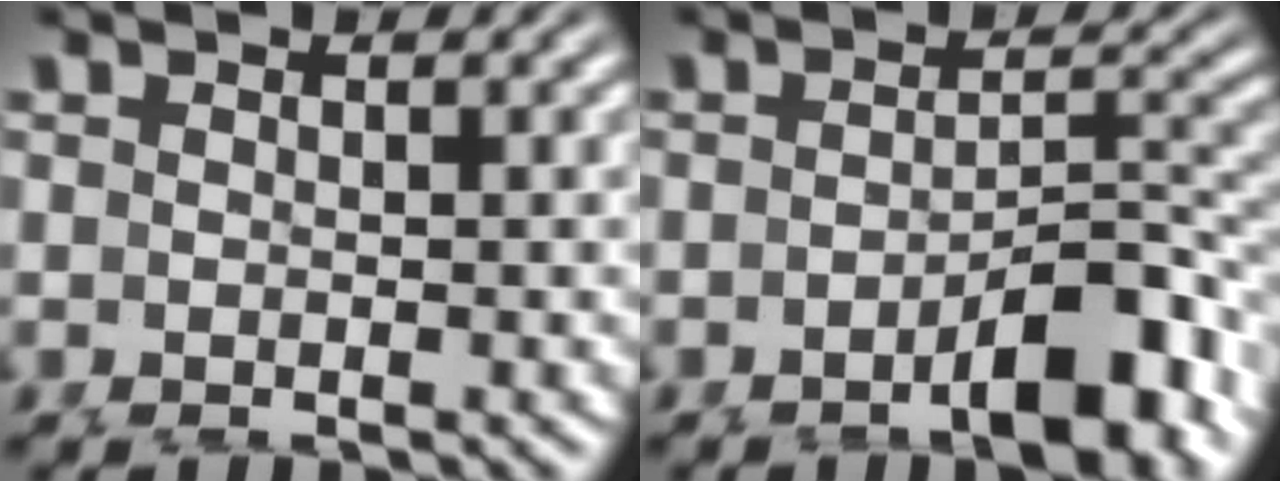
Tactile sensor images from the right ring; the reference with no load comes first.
{"total": 4.9, "force": [-3.0, 1.1, 3.7], "torque": [-0.036, 0.001, -0.050]}